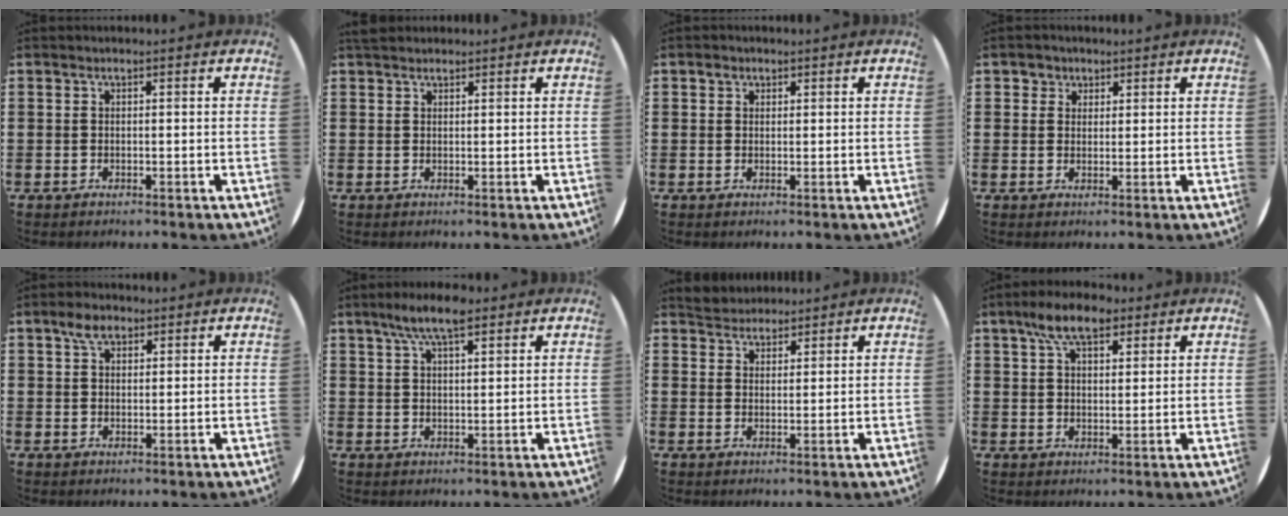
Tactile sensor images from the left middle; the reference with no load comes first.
{"total": 1.3, "force": [1.2, 0.4, 0.2], "torque": [0.003, 0.001, 0.020]}
{"total": 1.2, "force": [0.8, 0.8, 0.2], "torque": [0.012, -0.002, 0.013]}
{"total": 2.2, "force": [1.5, 1.5, -0.1], "torque": [0.005, 0.005, 0.028]}
{"total": 3.4, "force": [2.4, 1.9, 1.6], "torque": [-0.019, 0.002, 0.040]}
{"total": 6.2, "force": [4.5, 1.6, 4.0], "torque": [-0.078, 0.000, 0.077]}
{"total": 3.3, "force": [3.2, 0.9, -0.3], "torque": [-0.003, -0.003, 0.063]}
{"total": 6.9, "force": [4.8, 3.2, 3.8], "torque": [-0.070, 0.002, 0.085]}